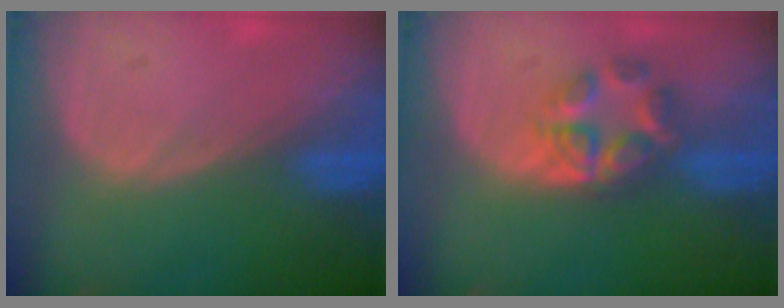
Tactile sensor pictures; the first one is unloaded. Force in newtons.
{"total": 5.8, "press": 5.4, "slide": 2.2}